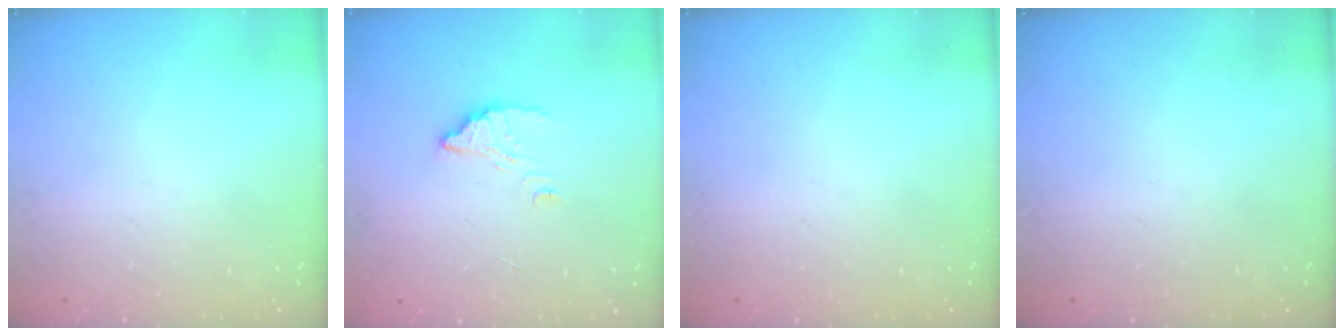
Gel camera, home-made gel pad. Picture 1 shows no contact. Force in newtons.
{"total": 3.0, "press": 3.0, "slide": 0.1}
{"total": 0.0}
{"total": 0.0}